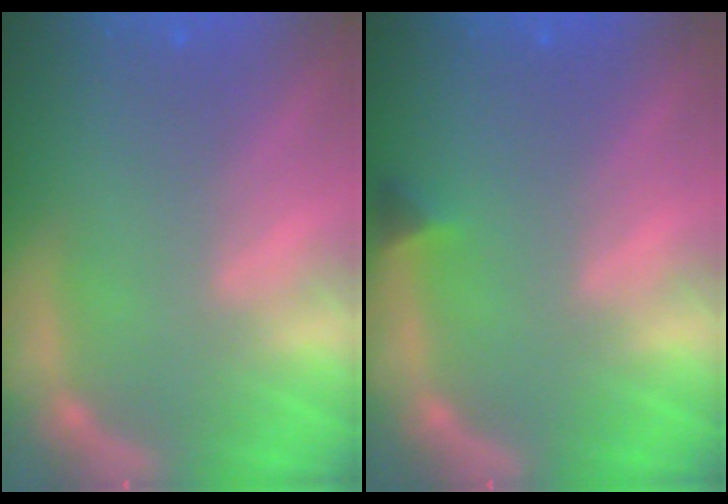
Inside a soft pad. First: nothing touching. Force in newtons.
{"total": 0.9}